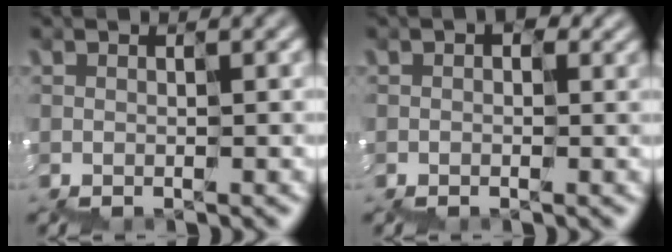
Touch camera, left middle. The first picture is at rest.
{"total": 2.3, "force": [0.7, 1.5, 1.6], "torque": [-0.023, 0.011, 0.006]}